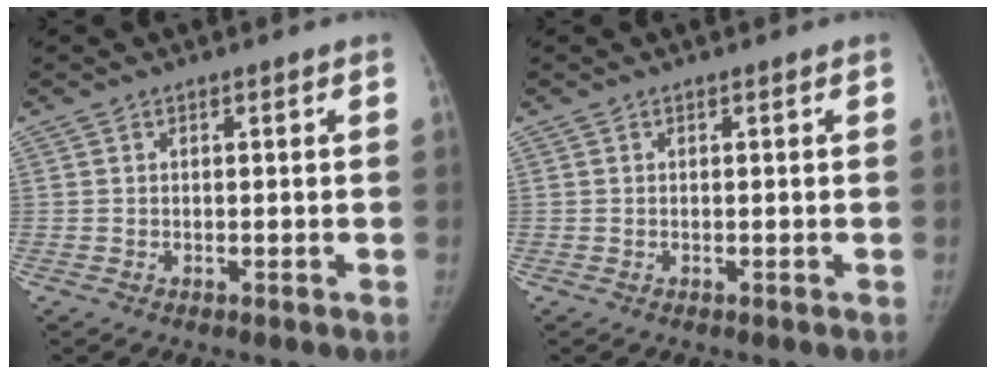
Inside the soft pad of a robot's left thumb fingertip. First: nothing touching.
{"total": 0.0}